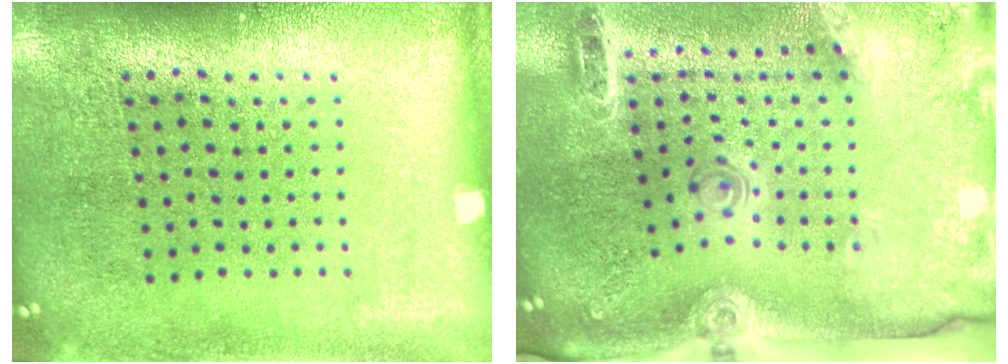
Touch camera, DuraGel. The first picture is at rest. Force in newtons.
{"total": 2.8, "press": 2.0, "slide": 1.9}